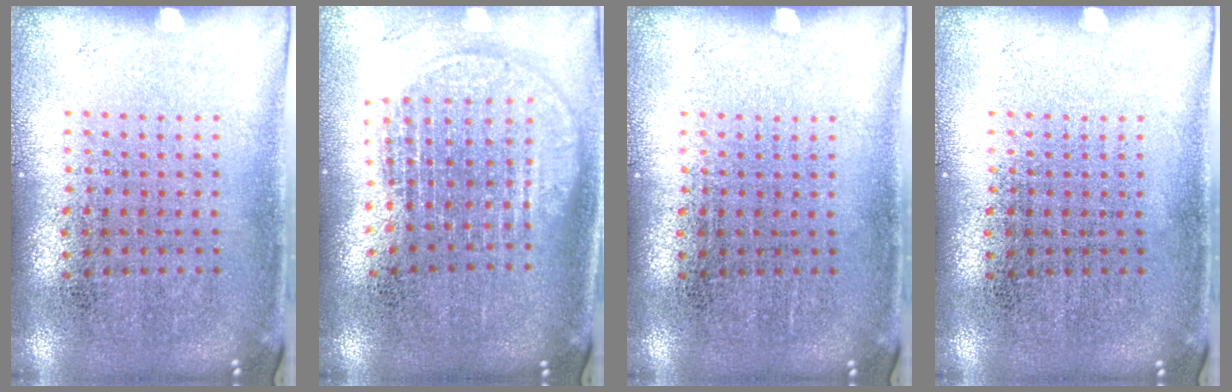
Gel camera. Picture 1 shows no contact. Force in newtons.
{"total": 1.8, "press": 1.5, "slide": 0.9}
{"total": 0.0}
{"total": 0.0}